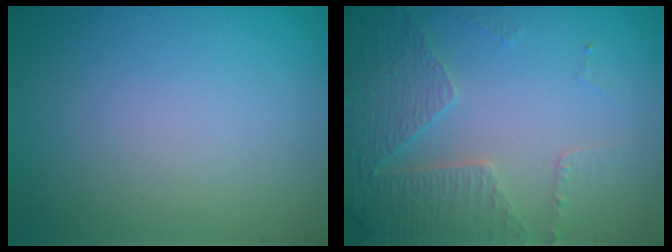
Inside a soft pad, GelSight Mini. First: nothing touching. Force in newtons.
{"total": 4.8, "press": 3.5, "slide": 3.2}